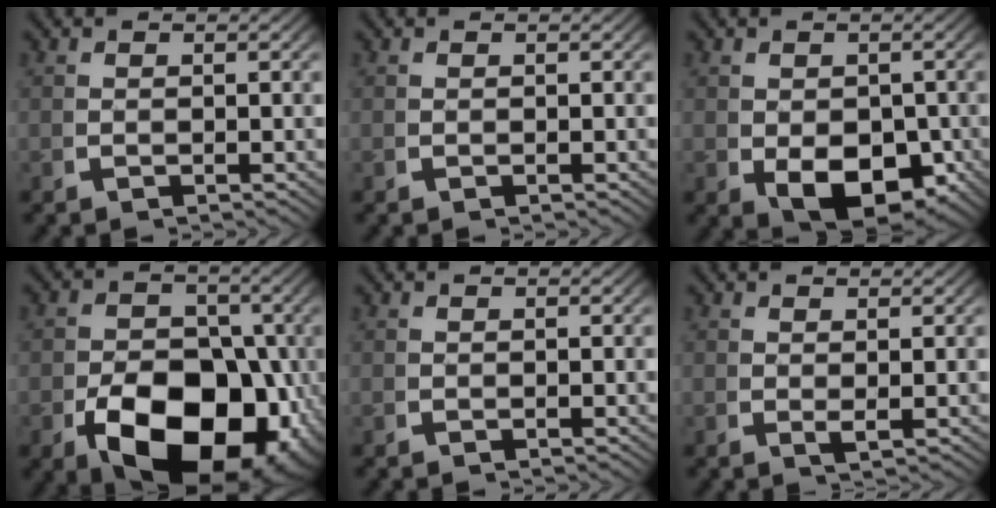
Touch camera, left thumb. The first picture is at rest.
{"total": 0.0}
{"total": 6.9, "force": [-1.2, 4.5, 5.1], "torque": [-0.103, -0.049, 0.007]}
{"total": 16.8, "force": [-3.8, 11.2, 11.9], "torque": [-0.192, -0.073, -0.032]}
{"total": 0.0}
{"total": 1.0, "force": [0.8, -0.1, 0.6], "torque": [-0.012, -0.002, 0.016]}